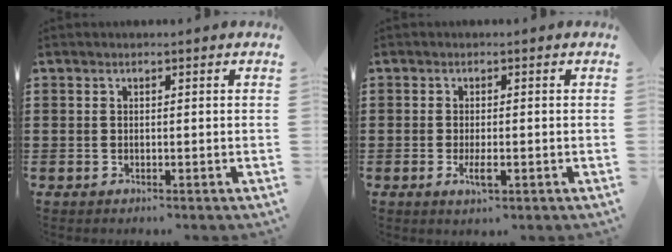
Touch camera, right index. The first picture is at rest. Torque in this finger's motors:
{"motor_torque": [0.64, -0.01, 0.06, 0.04]}